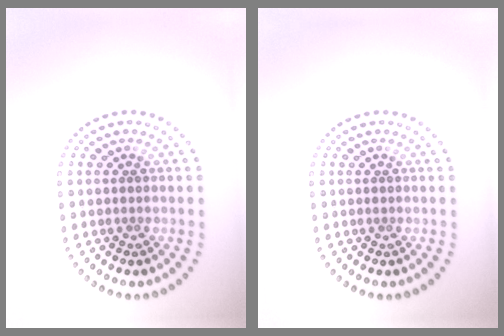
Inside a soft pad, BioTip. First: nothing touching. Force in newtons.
{"total": 0.0}